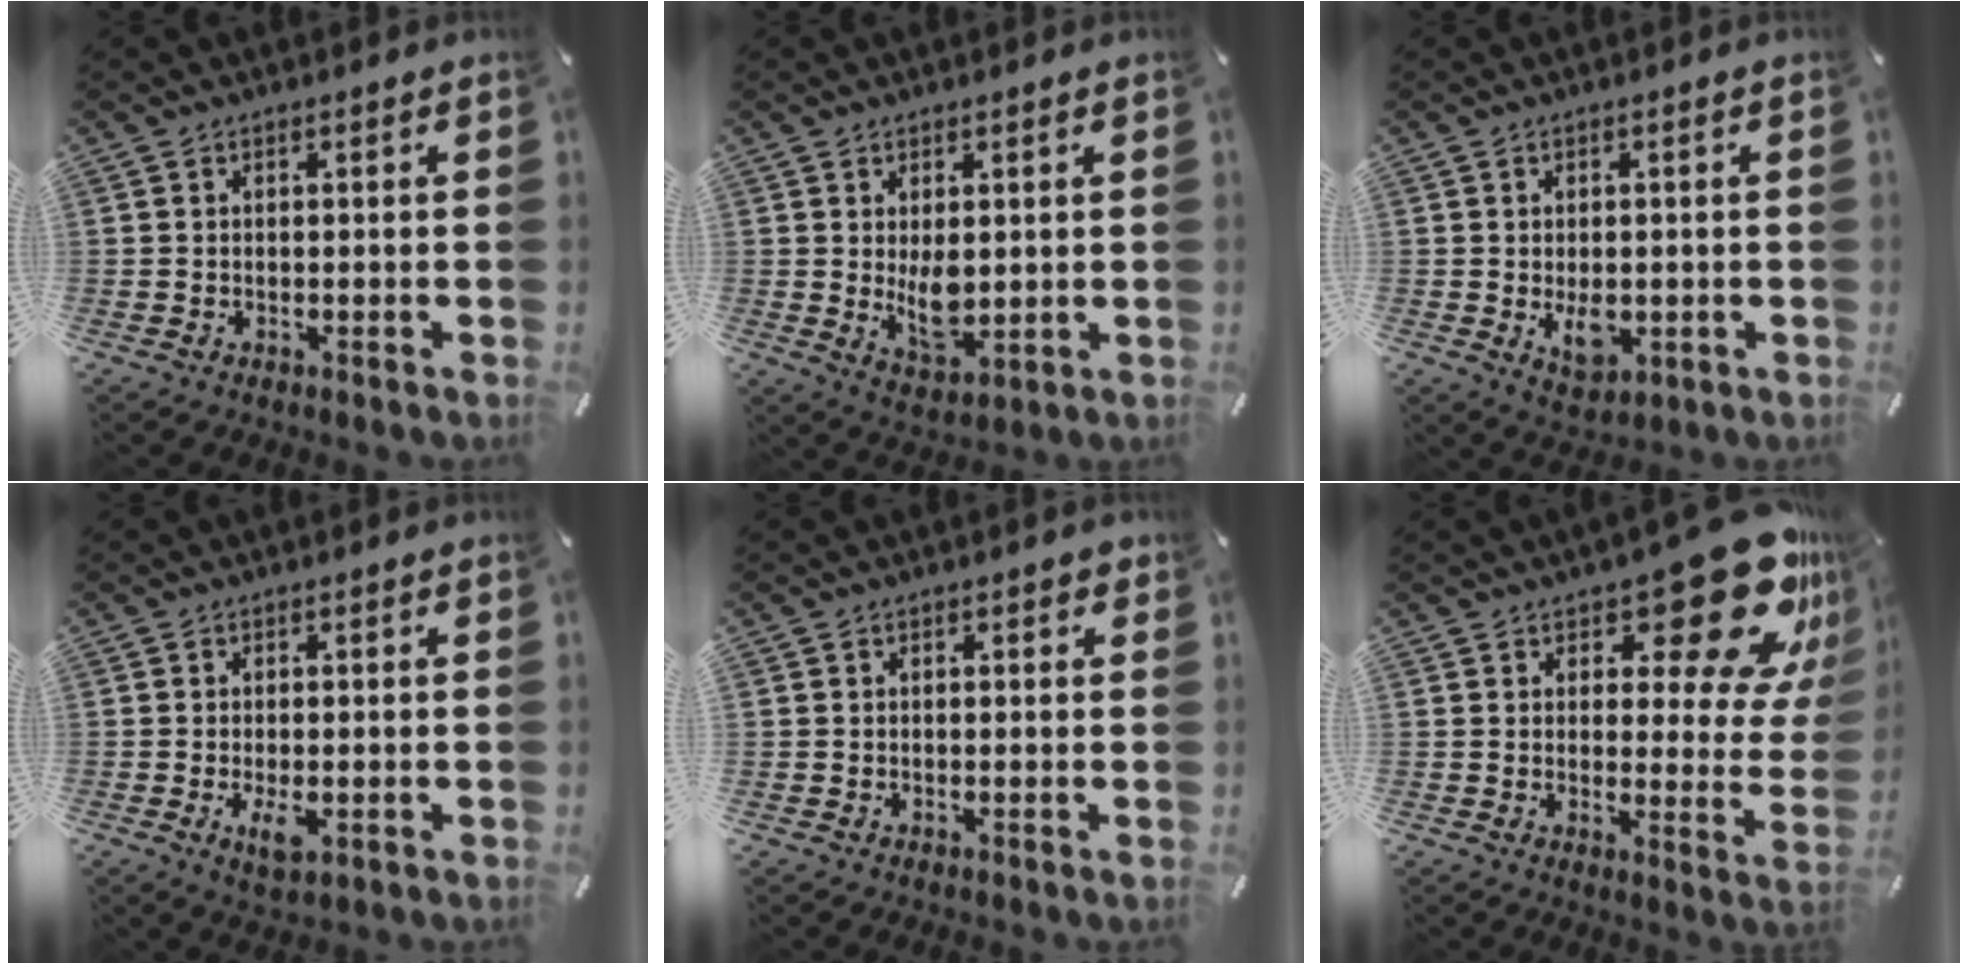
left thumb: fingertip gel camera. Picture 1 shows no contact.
{"total": 7.3, "force": [0.9, 4.5, 5.6], "torque": [-0.090, -0.012, 0.014]}
{"total": 5.6, "force": [-0.8, 3.9, 3.9], "torque": [-0.063, -0.004, -0.012]}
{"total": 4.0, "force": [-0.9, 2.1, 3.4], "torque": [-0.075, -0.004, -0.017]}
{"total": 1.4, "force": [0.5, 1.3, 0.0], "torque": [0.007, 0.001, 0.007]}
{"total": 19.6, "force": [12.4, 7.7, 13.0], "torque": [-0.153, -0.095, 0.204]}